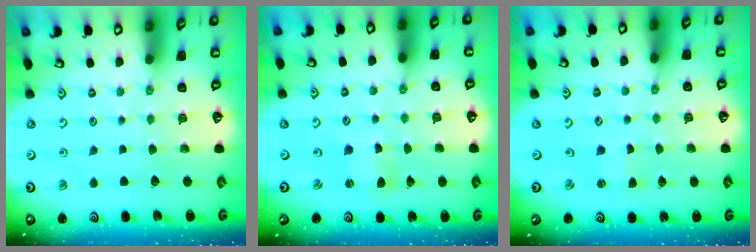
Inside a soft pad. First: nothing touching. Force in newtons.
{"total": 2.1, "press": 2.1, "slide": 0.3}
{"total": 0.9, "press": 0.9, "slide": 0.1}